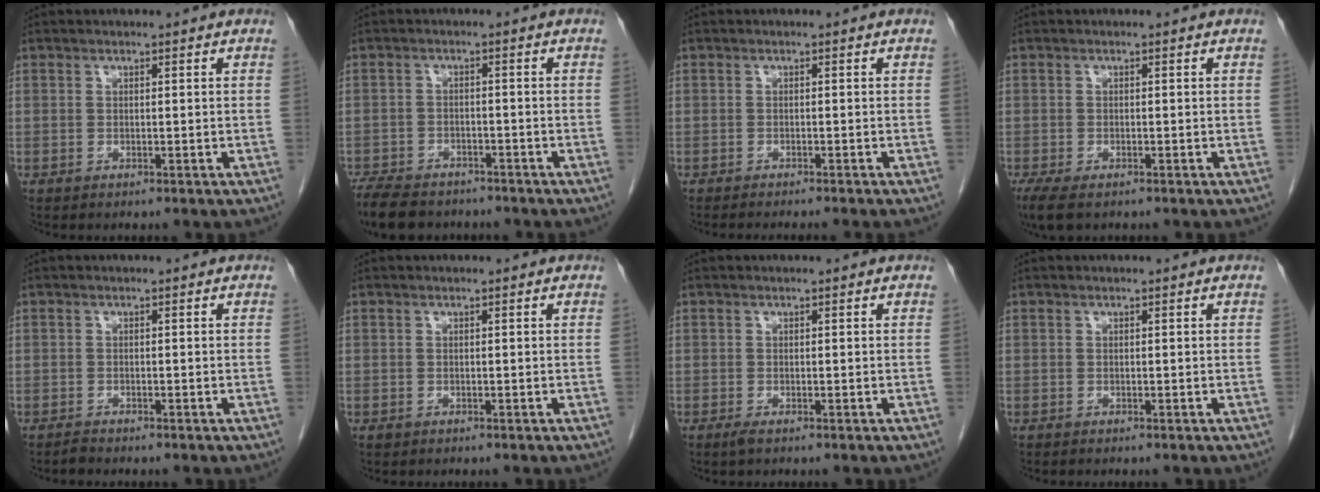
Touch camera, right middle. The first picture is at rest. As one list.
[{"total": 10.2, "force": [-8.4, 4.2, 4.1], "torque": [-0.083, -0.011, -0.129]}, {"total": 5.1, "force": [-4.6, -0.3, 2.3], "torque": [-0.015, -0.006, -0.065]}, {"total": 4.6, "force": [-3.1, 1.8, 2.9], "torque": [-0.061, -0.015, -0.051]}, {"total": 0.7, "force": [-0.6, 0.2, 0.0], "torque": [-0.006, -0.002, -0.015]}, {"total": 0.0}, {"total": 0.8, "force": [-0.5, 0.1, 0.6], "torque": [-0.013, -0.003, -0.009]}, {"total": 0.0}]